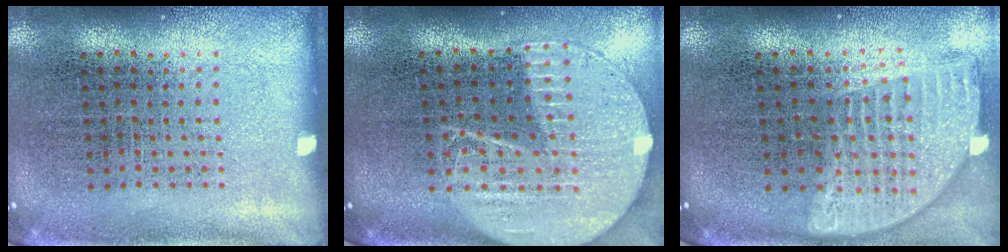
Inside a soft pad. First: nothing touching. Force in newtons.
{"total": 2.1, "press": 1.8, "slide": 1.1}
{"total": 2.0, "press": 1.6, "slide": 1.2}